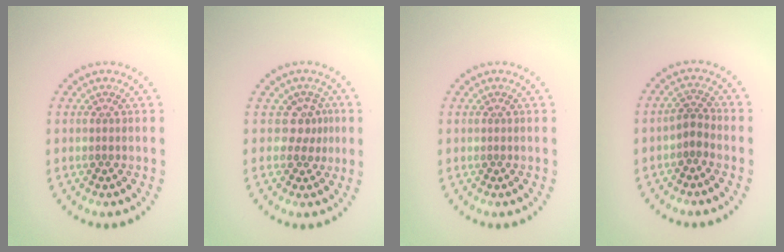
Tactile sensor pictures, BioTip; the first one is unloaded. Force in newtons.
{"total": 2.2, "press": 1.5, "slide": 1.6}
{"total": 0.0}
{"total": 1.6, "press": 1.3, "slide": 1.0}